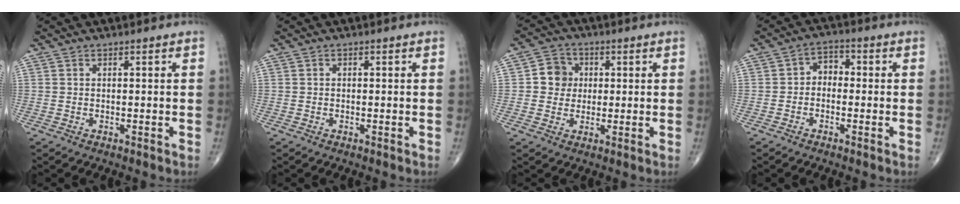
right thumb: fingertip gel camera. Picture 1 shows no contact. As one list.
[{"total": 0.0}, {"total": 5.8, "force": [0.6, 5.4, 2.1], "torque": [-0.004, 0.006, 0.003]}, {"total": 3.9, "force": [-0.6, 3.0, 2.4], "torque": [-0.013, 0.020, -0.027]}]